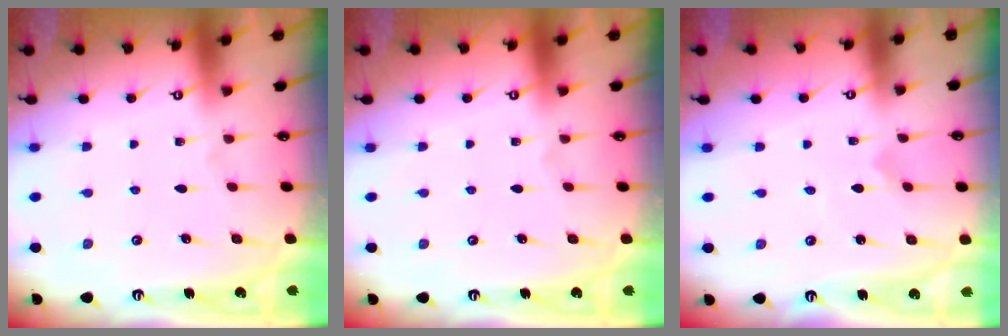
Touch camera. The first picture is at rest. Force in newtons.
{"total": 0.0}
{"total": 0.0}